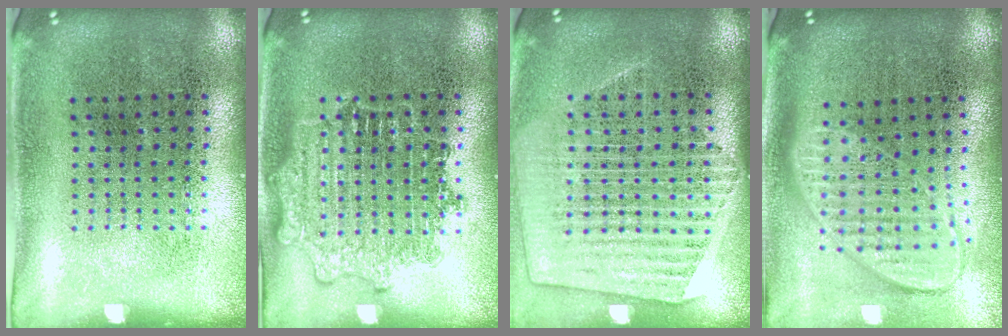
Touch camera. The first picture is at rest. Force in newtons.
{"total": 2.6, "press": 2.6, "slide": 0.4}
{"total": 1.6, "press": 1.4, "slide": 0.6}
{"total": 2.0, "press": 1.5, "slide": 1.2}